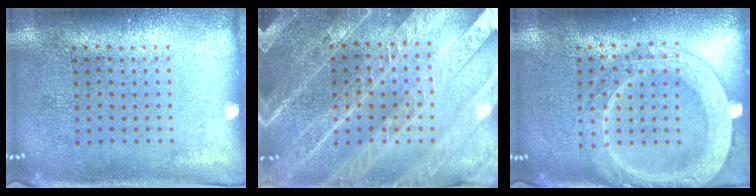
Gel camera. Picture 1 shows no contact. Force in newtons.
{"total": 4.3, "press": 3.9, "slide": 1.8}
{"total": 3.7, "press": 3.7, "slide": 0.4}